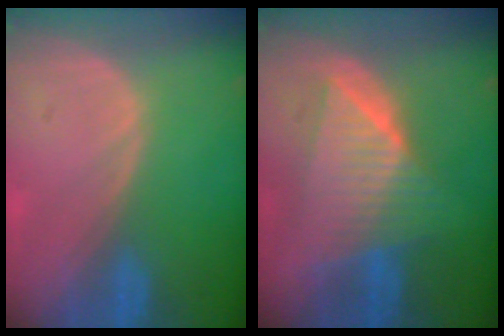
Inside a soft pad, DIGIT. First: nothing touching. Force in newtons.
{"total": 8.7, "press": 8.7, "slide": 0.4}